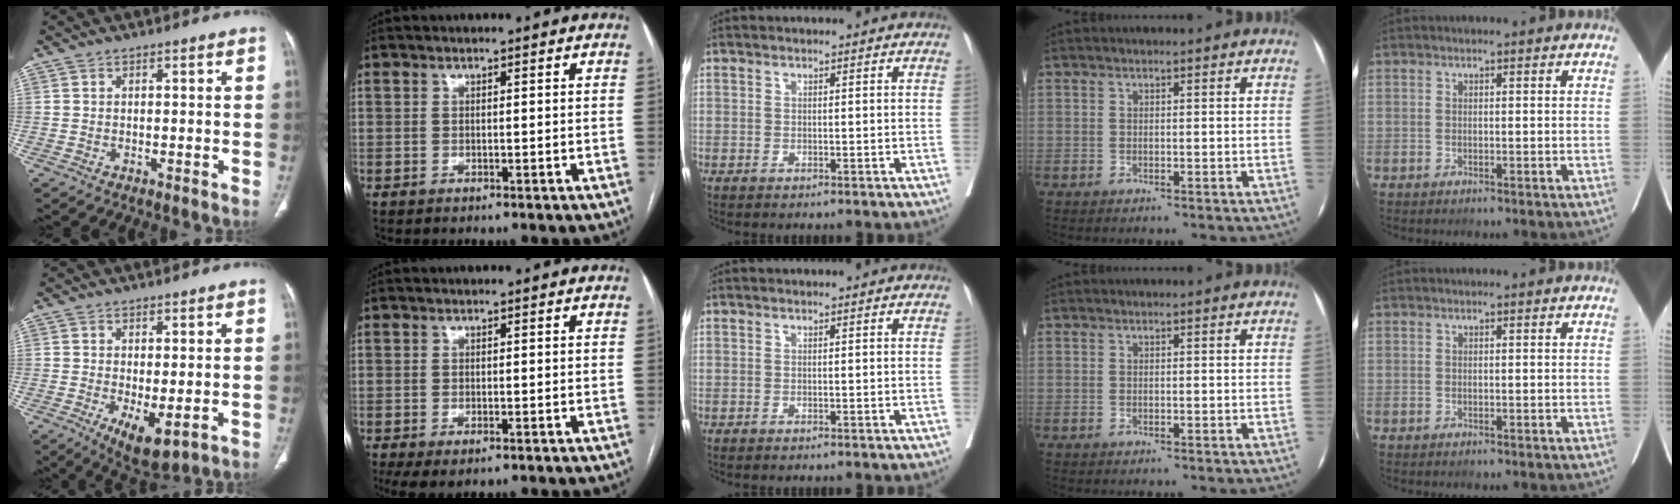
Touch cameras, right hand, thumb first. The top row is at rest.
{"thumb": {"total": 7.1, "force": [-1.9, 3.0, 6.2], "torque": [-0.099, -0.020, -0.018]}, "index": {"total": 3.8, "force": [-2.1, 1.6, 2.8], "torque": [-0.047, -0.009, -0.030]}}